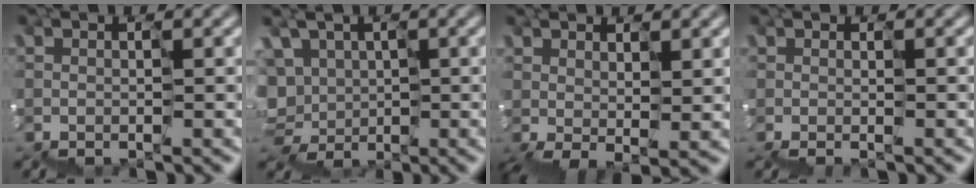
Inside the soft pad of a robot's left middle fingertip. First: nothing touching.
{"total": 5.2, "force": [0.3, 4.9, 1.7], "torque": [-0.038, -0.009, 0.018]}
{"total": 4.3, "force": [1.0, 2.2, 3.5], "torque": [-0.076, -0.003, 0.031]}
{"total": 0.0}